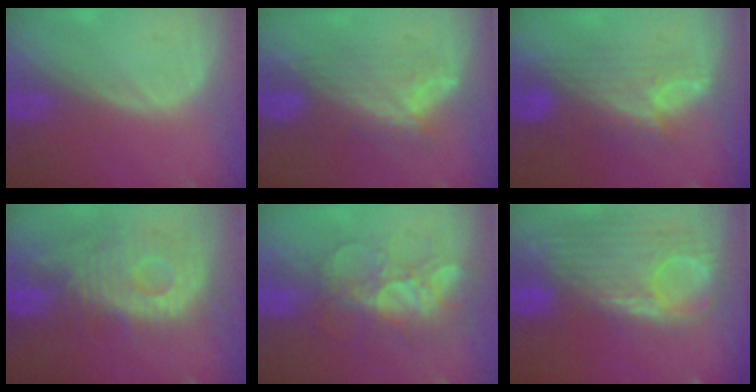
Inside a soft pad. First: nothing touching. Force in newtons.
{"total": 7.0, "press": 6.8, "slide": 1.7}
{"total": 7.3, "press": 7.2, "slide": 1.3}
{"total": 11.6, "press": 10.5, "slide": 4.9}
{"total": 9.7, "press": 8.5, "slide": 4.6}
{"total": 12.6, "press": 10.6, "slide": 6.8}